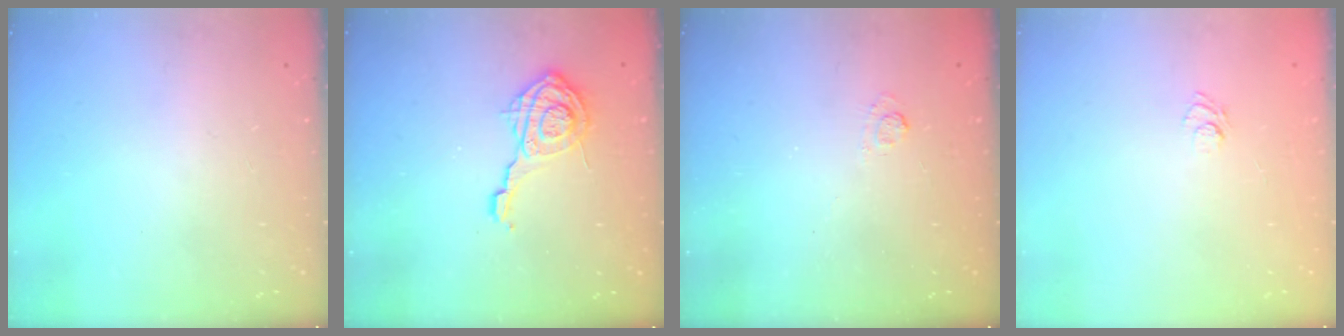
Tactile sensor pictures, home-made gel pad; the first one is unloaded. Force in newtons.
{"total": 10.3, "press": 10.3, "slide": 0.4}
{"total": 1.7, "press": 1.1, "slide": 1.3}
{"total": 4.7, "press": 4.5, "slide": 1.4}